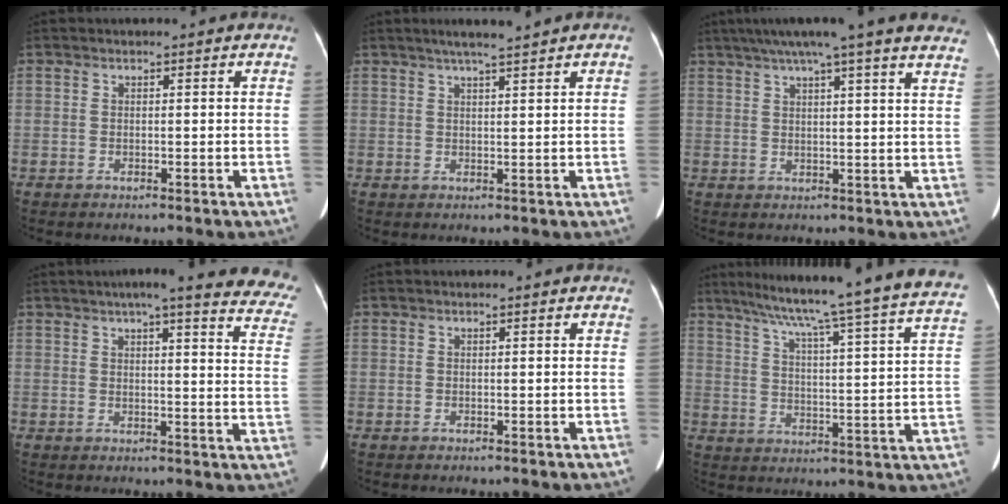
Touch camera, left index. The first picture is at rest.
{"total": 3.8, "force": [2.7, -0.5, 2.5], "torque": [-0.043, 0.010, 0.047]}
{"total": 20.2, "force": [17.0, -0.2, 10.9], "torque": [-0.174, 0.012, 0.205]}
{"total": 23.5, "force": [20.2, 3.0, 11.6], "torque": [-0.132, -0.043, 0.212]}
{"total": 0.0}
{"total": 29.0, "force": [25.4, -1.0, 13.9], "torque": [-0.224, -0.061, 0.319]}